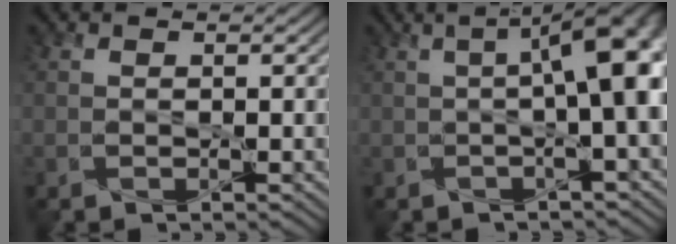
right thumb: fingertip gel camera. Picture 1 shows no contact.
{"total": 9.8, "force": [0.6, 2.5, 9.4], "torque": [-0.118, 0.021, 0.008]}